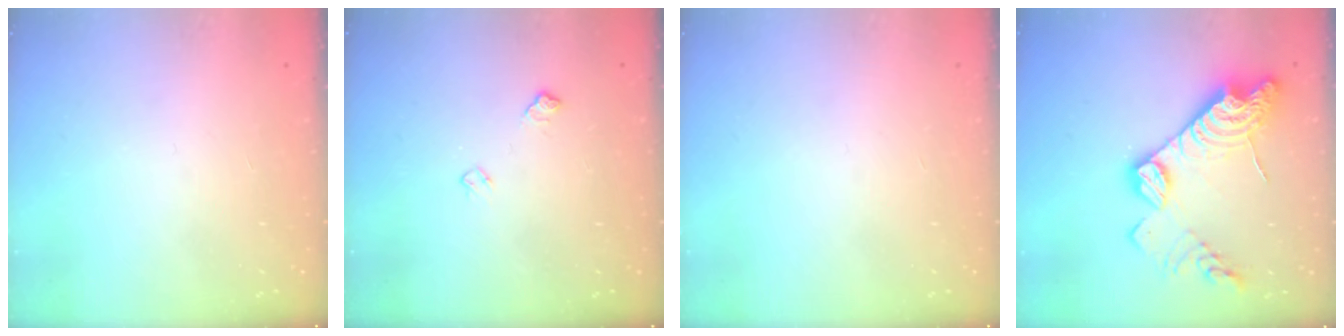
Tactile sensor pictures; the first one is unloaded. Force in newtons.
{"total": 5.1, "press": 5.0, "slide": 0.9}
{"total": 0.0}
{"total": 19.7, "press": 19.6, "slide": 1.7}